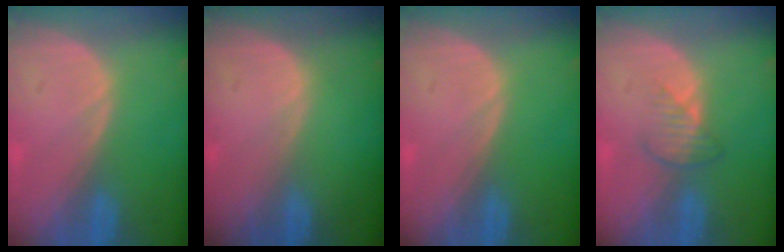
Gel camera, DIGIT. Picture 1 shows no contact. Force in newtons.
{"total": 0.0}
{"total": 0.0}
{"total": 3.0, "press": 2.8, "slide": 1.1}